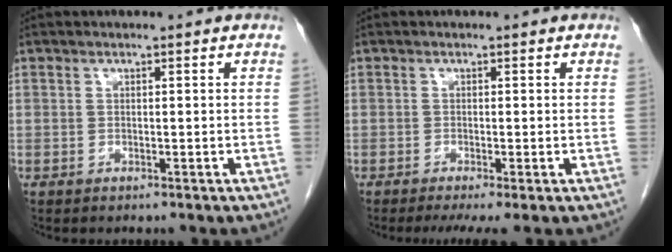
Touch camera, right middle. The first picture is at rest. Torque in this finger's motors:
{"motor_torque": [0.44, -0.21, 0.14, 0.03]}